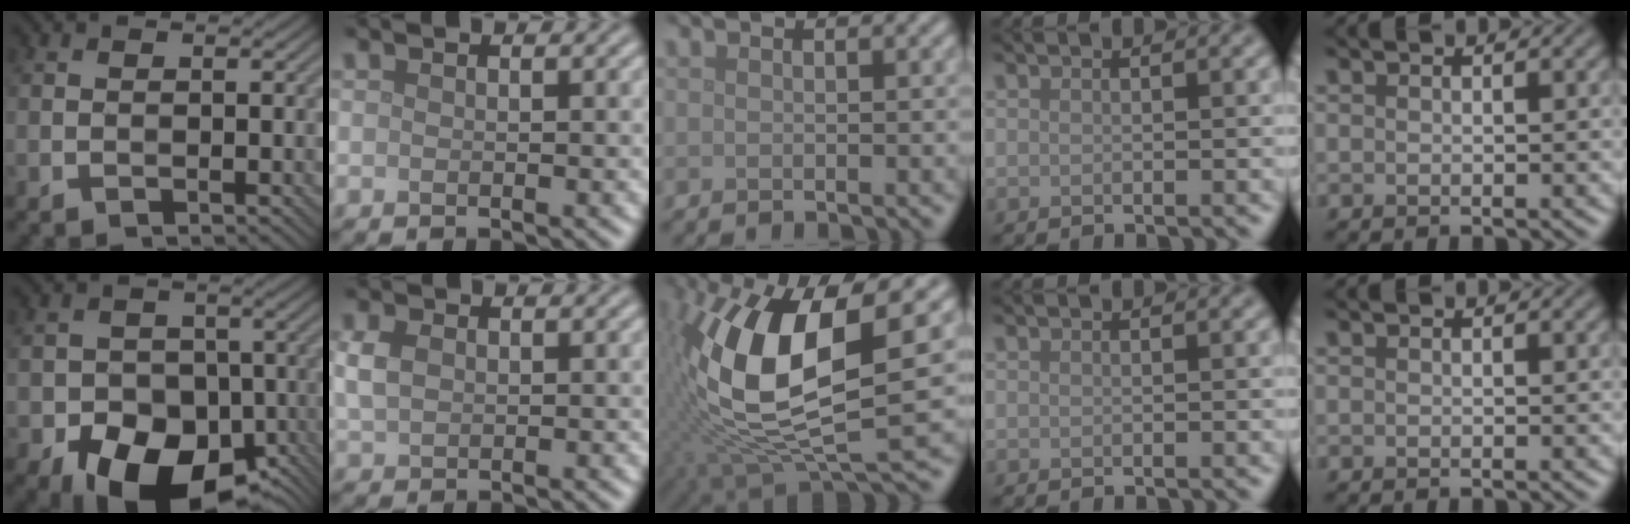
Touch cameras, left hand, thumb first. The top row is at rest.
{"thumb": {"total": 15.4, "force": [-8.0, 10.2, 8.2], "torque": [-0.130, -0.034, -0.129]}, "index": {"total": 2.5, "force": [0.5, 1.9, 1.5], "torque": [-0.038, 0.004, 0.008]}, "middle": {"total": 13.9, "force": [1.8, 5.4, 12.7], "torque": [-0.272, -0.018, 0.034]}}